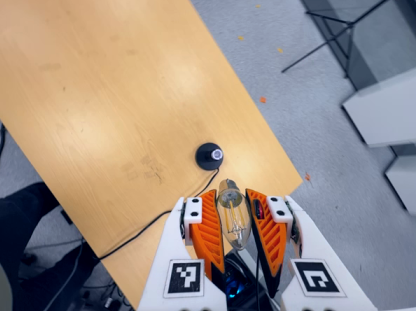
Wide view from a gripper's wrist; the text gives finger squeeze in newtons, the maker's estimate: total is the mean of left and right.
{"total": 20.2, "left": 22.0, "right": 18.3}